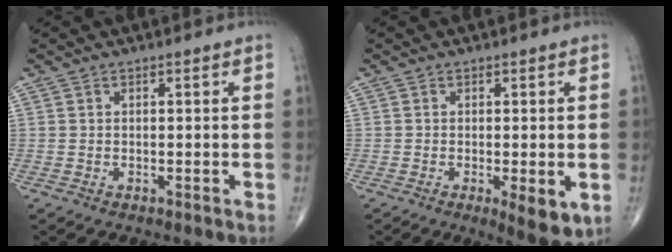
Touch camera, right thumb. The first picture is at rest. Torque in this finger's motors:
{"motor_torque": [0.73, 0.85, 0.64, -0.10, 0.20]}